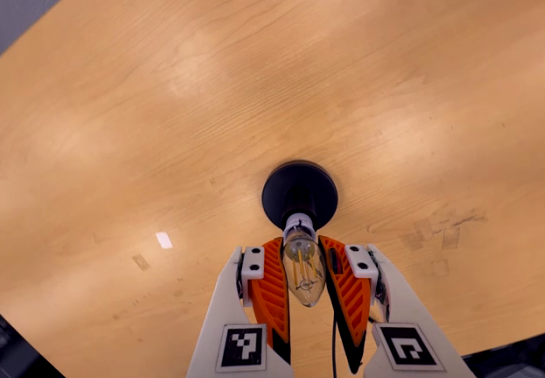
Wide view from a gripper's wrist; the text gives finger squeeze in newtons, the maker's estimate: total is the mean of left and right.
{"total": 17.3, "left": 15.9, "right": 18.7}